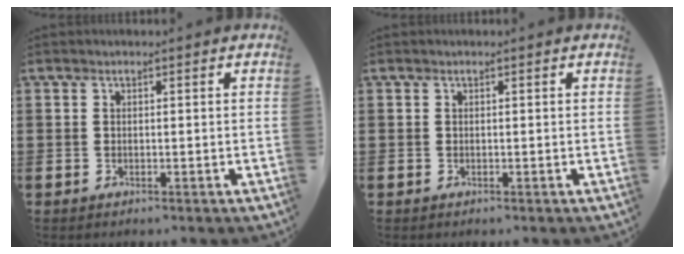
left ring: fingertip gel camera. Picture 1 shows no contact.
{"total": 0.0}